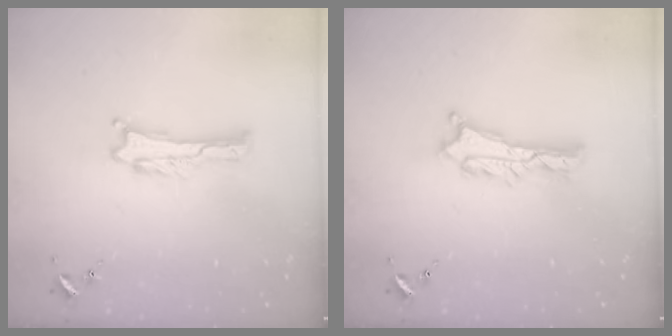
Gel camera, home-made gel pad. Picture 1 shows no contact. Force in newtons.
{"total": 2.7, "press": 2.6, "slide": 0.3}